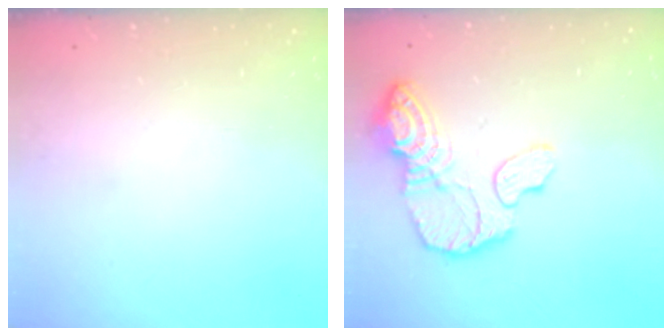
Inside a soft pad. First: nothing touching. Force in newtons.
{"total": 15.4, "press": 15.3, "slide": 1.4}